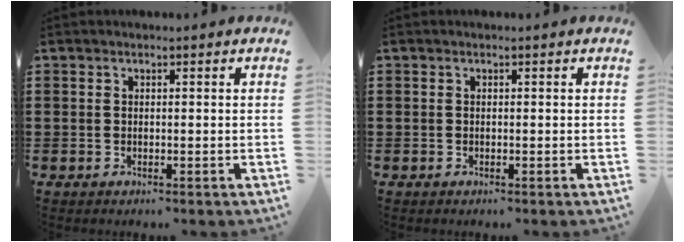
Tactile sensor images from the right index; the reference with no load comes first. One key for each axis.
{"total": 0.0}